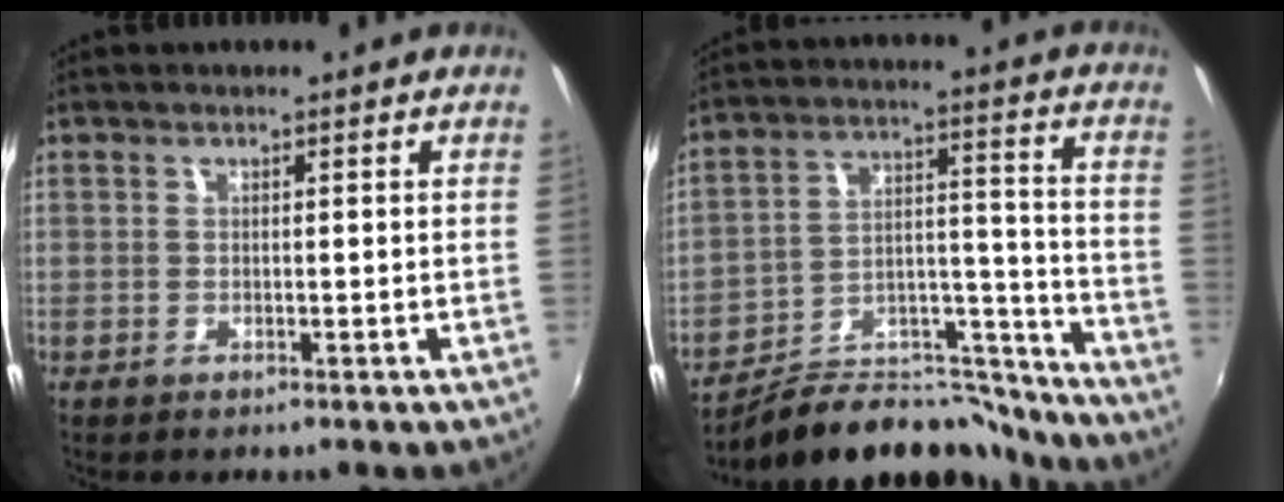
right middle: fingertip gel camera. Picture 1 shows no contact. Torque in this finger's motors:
{"motor_torque": [-1.14, -1.00, -0.92, -0.21]}